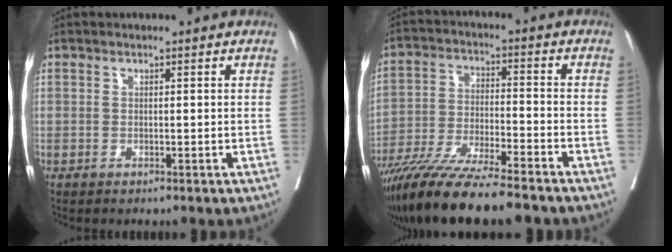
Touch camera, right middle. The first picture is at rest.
{"total": 15.3, "force": [-12.5, 1.1, 8.7], "torque": [-0.170, -0.040, -0.217]}